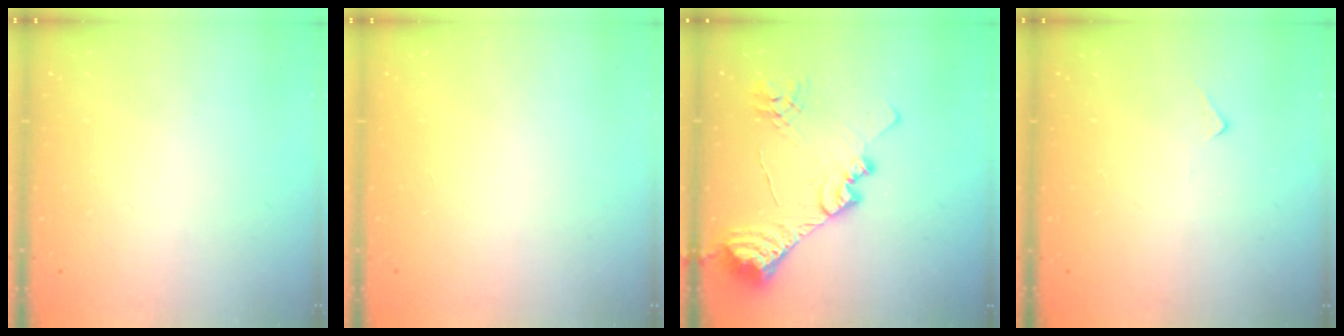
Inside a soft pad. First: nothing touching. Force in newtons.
{"total": 1.4, "press": 1.2, "slide": 0.8}
{"total": 21.7, "press": 21.6, "slide": 2.7}
{"total": 4.8, "press": 4.8, "slide": 0.6}